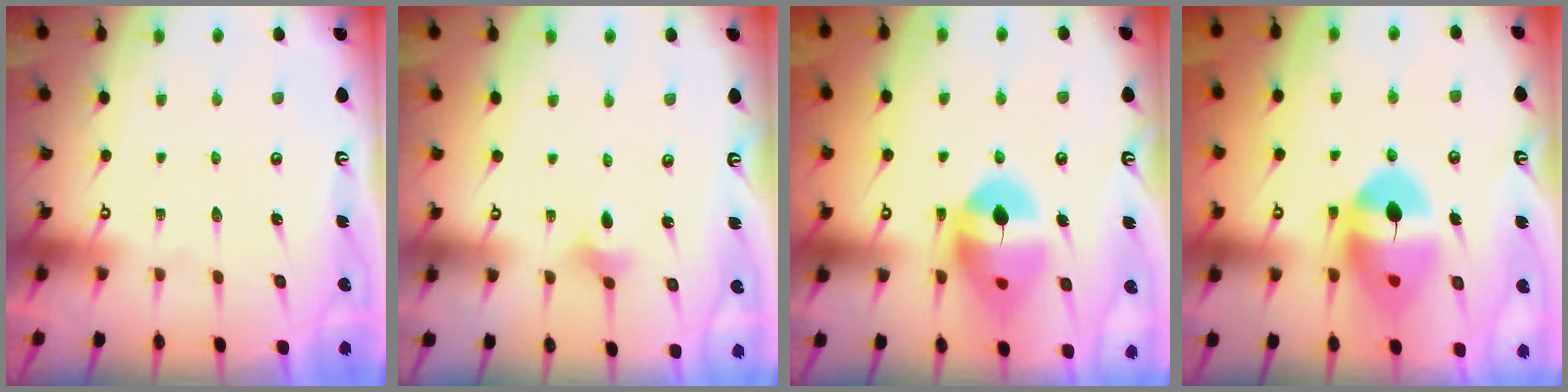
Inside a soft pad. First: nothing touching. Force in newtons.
{"total": 2.6, "press": 2.6, "slide": 0.5}
{"total": 13.6, "press": 13.5, "slide": 1.6}
{"total": 12.5, "press": 12.3, "slide": 2.1}